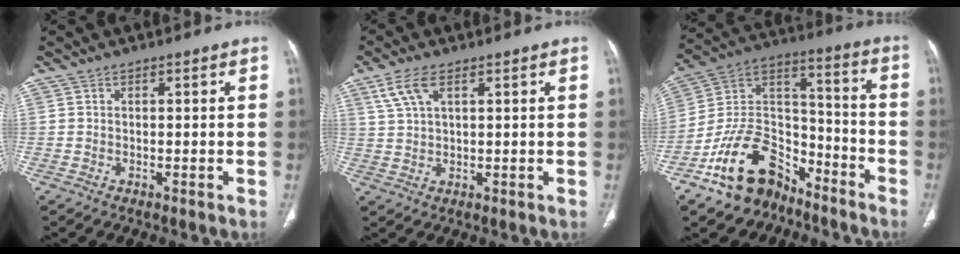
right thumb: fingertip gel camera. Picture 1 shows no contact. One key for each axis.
{"total": 5.6, "fx": 2.8, "fy": 2.3, "fz": 4.2, "tx": -0.095, "ty": 0.003, "tz": 0.064}
{"total": 17.9, "fx": -11.9, "fy": 10.7, "fz": 8.0, "tx": -0.102, "ty": 0.105, "tz": -0.212}